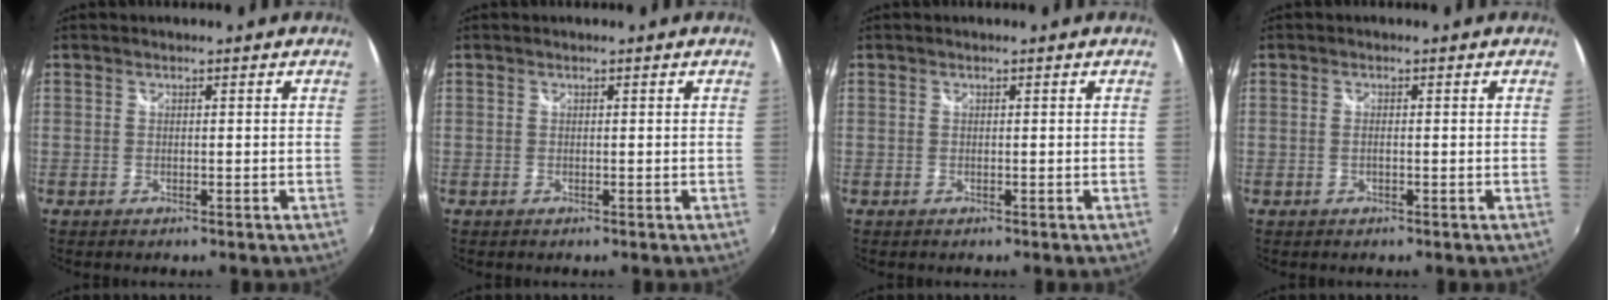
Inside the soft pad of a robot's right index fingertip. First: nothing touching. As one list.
[{"total": 0.0}, {"total": 0.0}, {"total": 0.9, "force": [-0.2, 0.1, 0.9], "torque": [-0.019, 0.001, -0.005]}]